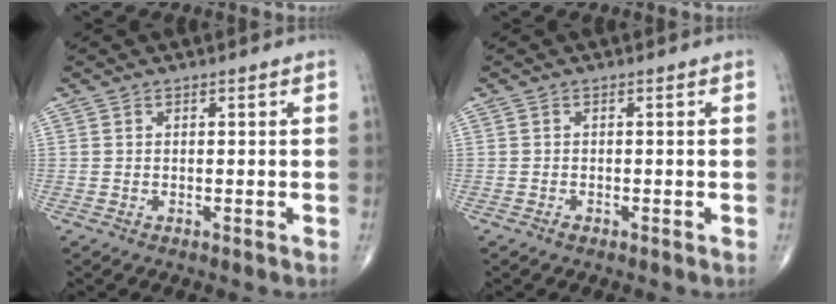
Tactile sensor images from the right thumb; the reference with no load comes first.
{"total": 0.7, "force": [-0.5, 0.4, 0.3], "torque": [-0.003, 0.001, -0.010]}